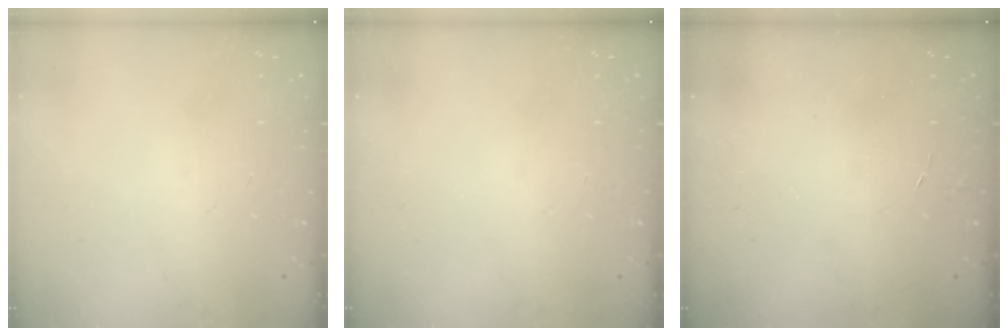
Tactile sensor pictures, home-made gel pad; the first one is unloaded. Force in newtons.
{"total": 0.0}
{"total": 2.9, "press": 2.9, "slide": 0.3}